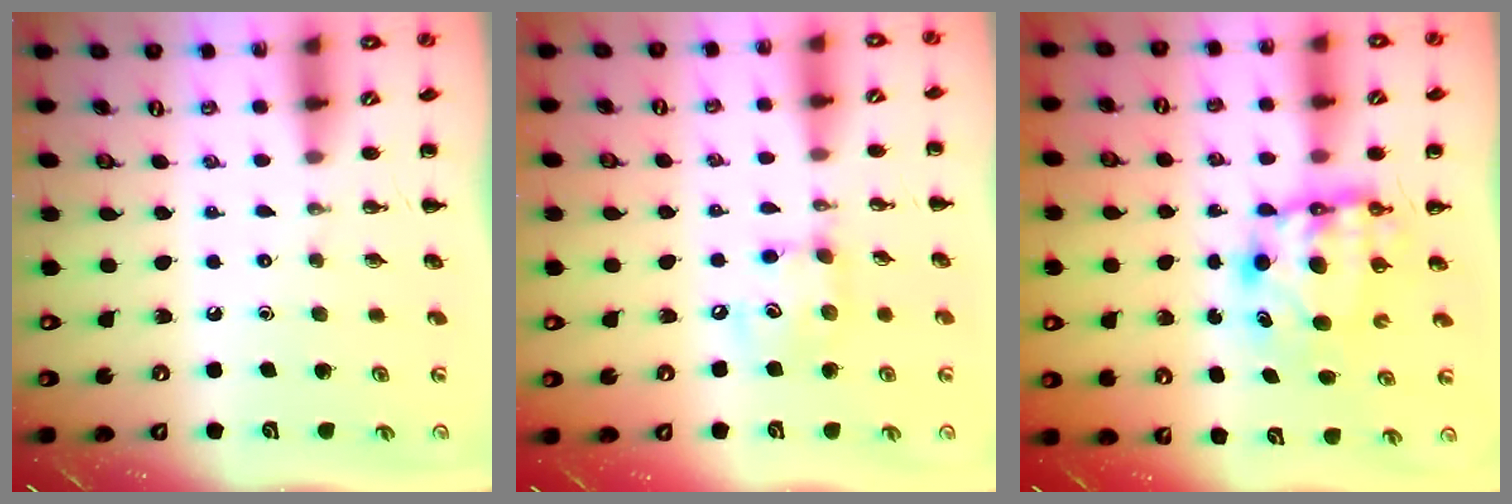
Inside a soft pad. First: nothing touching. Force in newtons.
{"total": 7.8, "press": 7.8, "slide": 0.6}
{"total": 6.9, "press": 6.6, "slide": 1.9}